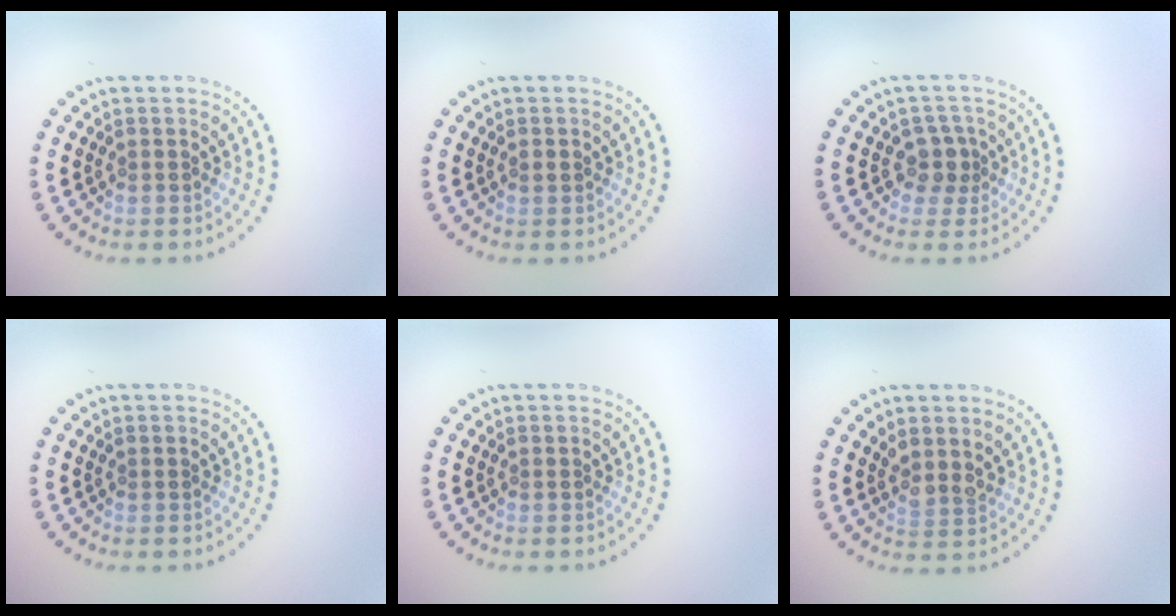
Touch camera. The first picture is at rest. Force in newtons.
{"total": 0.8, "press": 0.8, "slide": 0.1}
{"total": 2.1, "press": 1.8, "slide": 1.1}
{"total": 0.0}
{"total": 0.0}
{"total": 1.8, "press": 1.5, "slide": 1.0}